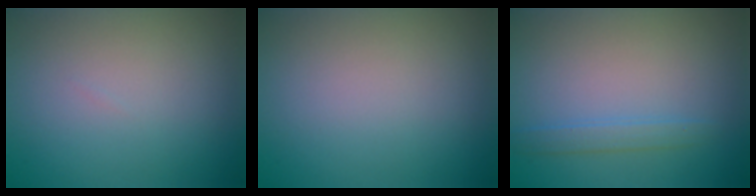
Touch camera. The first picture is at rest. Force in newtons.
{"total": 0.0}
{"total": 1.6, "press": 1.6, "slide": 0.0}